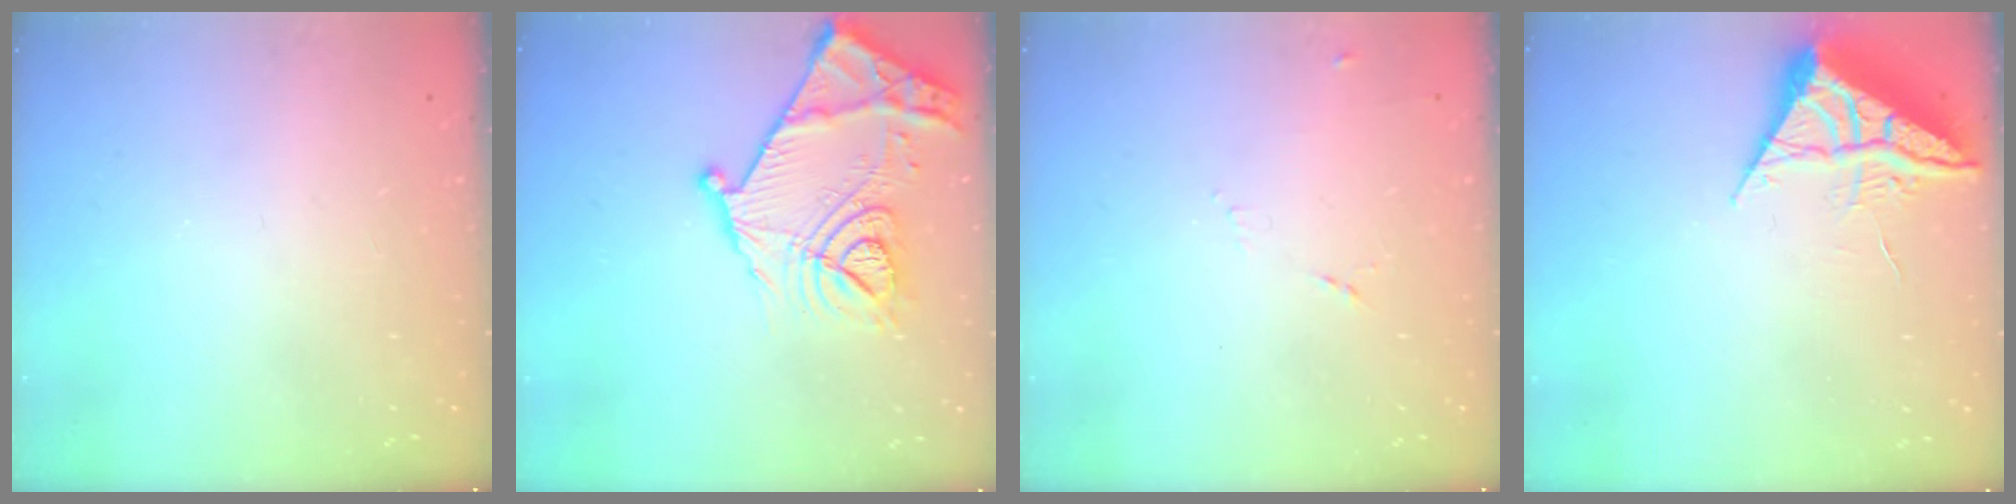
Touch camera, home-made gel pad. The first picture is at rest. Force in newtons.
{"total": 21.8, "press": 21.8, "slide": 1.1}
{"total": 4.4, "press": 4.3, "slide": 1.0}
{"total": 7.0, "press": 7.0, "slide": 0.3}